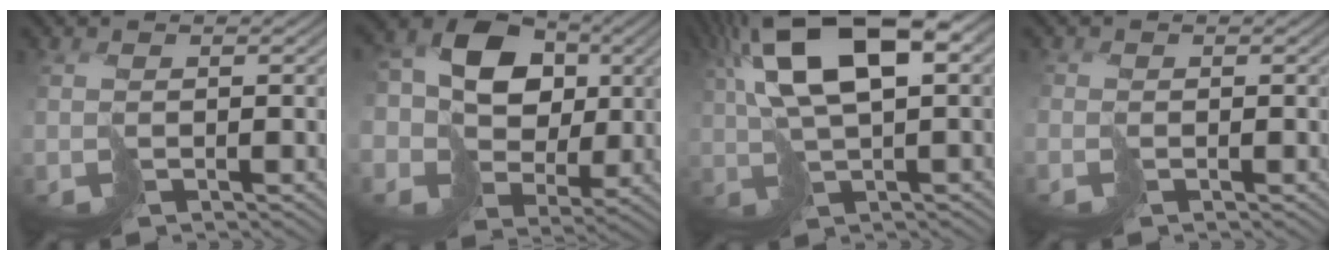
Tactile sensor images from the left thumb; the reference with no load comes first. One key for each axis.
{"total": 13.4, "fx": 2.0, "fy": 11.5, "fz": 6.5, "tx": -0.174, "ty": 0.006, "tz": 0.031}
{"total": 13.7, "fx": 4.8, "fy": 5.4, "fz": 11.7, "tx": -0.233, "ty": 0.010, "tz": 0.089}
{"total": 0.6, "fx": -0.5, "fy": 0.4, "fz": 0.0, "tx": -0.003, "ty": -0.002, "tz": -0.013}